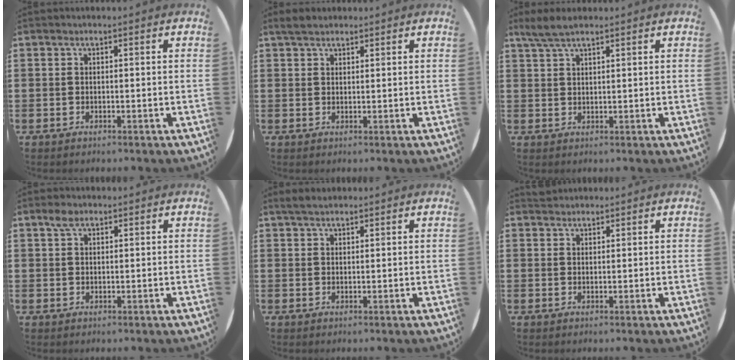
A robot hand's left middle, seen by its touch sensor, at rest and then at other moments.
{"total": 2.2, "force": [1.9, 0.8, 0.8], "torque": [-0.010, 0.003, 0.034]}
{"total": 3.3, "force": [2.6, 0.8, 2.0], "torque": [-0.043, 0.006, 0.047]}
{"total": 2.1, "force": [1.4, 1.1, 1.0], "torque": [-0.015, 0.002, 0.023]}
{"total": 1.9, "force": [1.6, 0.6, 0.8], "torque": [-0.009, 0.003, 0.028]}
{"total": 1.3, "force": [1.2, 0.3, -0.2], "torque": [0.010, -0.001, 0.022]}